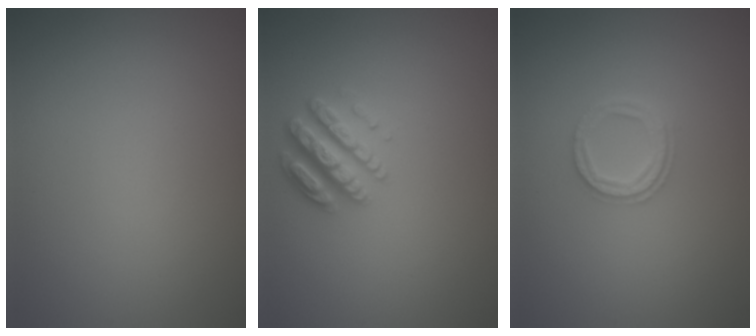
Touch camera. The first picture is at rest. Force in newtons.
{"total": 3.5, "press": 3.0, "slide": 1.8}
{"total": 2.4, "press": 2.4, "slide": 0.4}